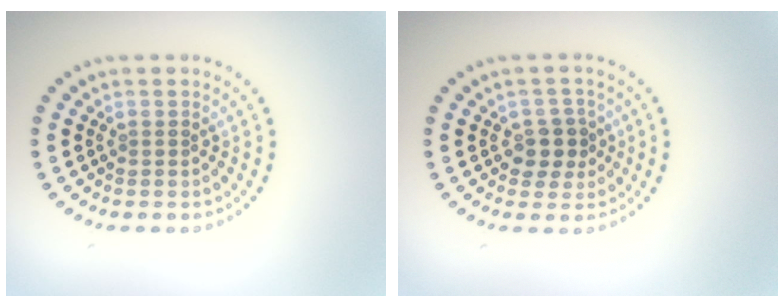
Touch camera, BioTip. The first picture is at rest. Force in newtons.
{"total": 2.7, "press": 2.6, "slide": 1.0}